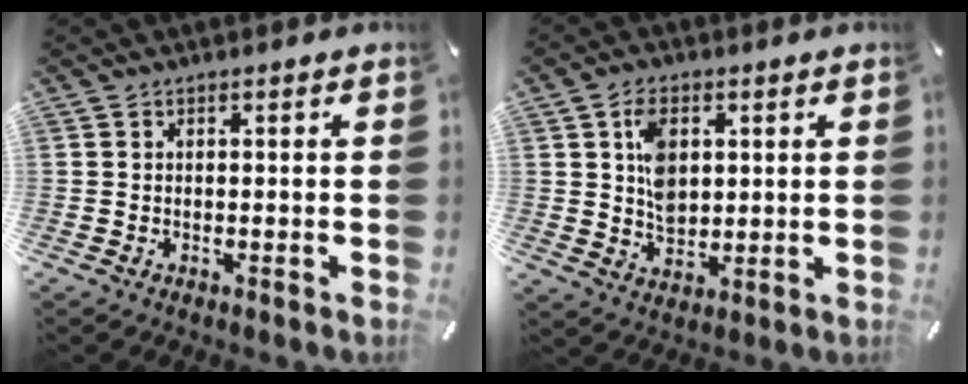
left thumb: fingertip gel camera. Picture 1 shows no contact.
{"total": 7.8, "force": [2.1, 5.5, 5.1], "torque": [-0.086, 0.003, 0.038]}